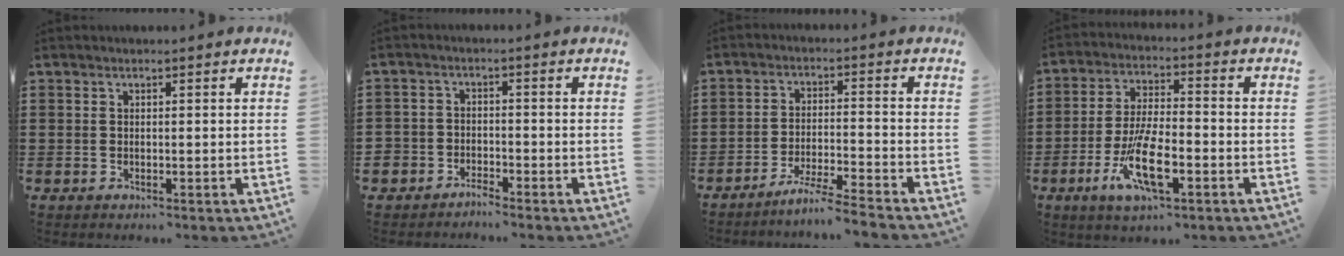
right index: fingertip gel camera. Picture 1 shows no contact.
{"total": 2.7, "force": [-2.6, 0.5, -0.4], "torque": [-0.003, 0.000, -0.058]}
{"total": 5.1, "force": [-4.6, -1.1, 1.9], "torque": [-0.038, -0.017, -0.088]}
{"total": 10.3, "force": [-4.0, 3.4, 8.9], "torque": [-0.186, -0.009, -0.071]}